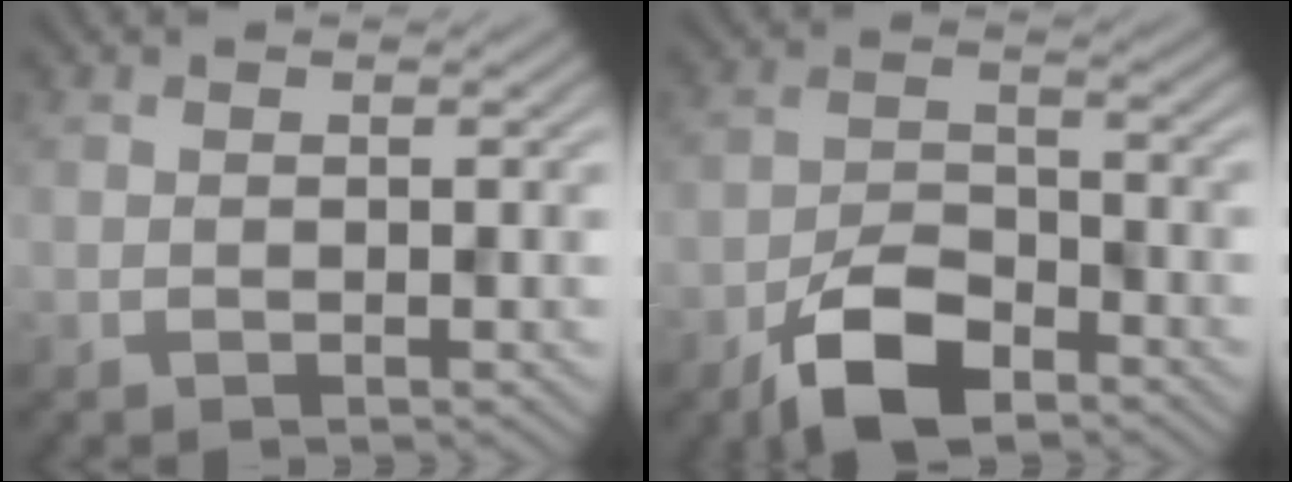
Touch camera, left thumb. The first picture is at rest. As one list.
[{"total": 7.7, "force": [-5.0, 3.5, 4.8], "torque": [-0.086, 0.002, -0.106]}]